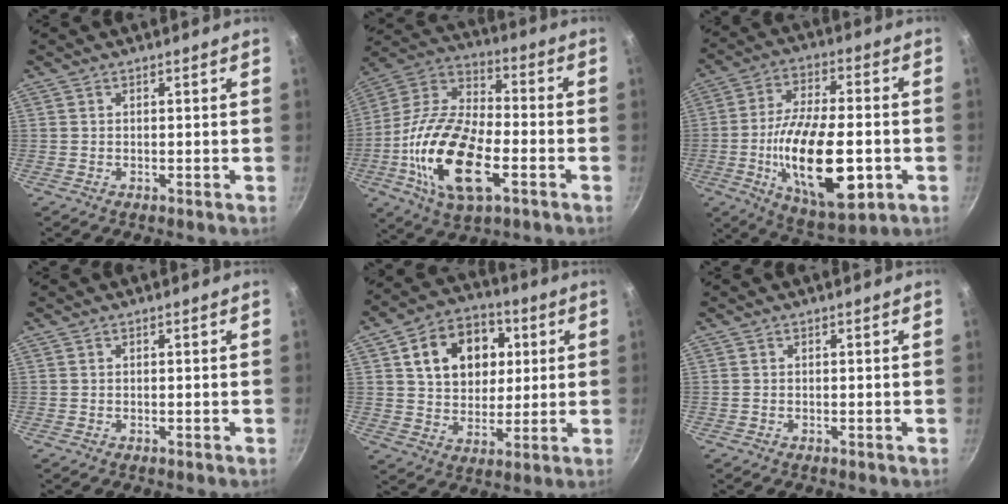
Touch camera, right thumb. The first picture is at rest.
{"total": 22.9, "force": [-6.8, 11.3, 18.8], "torque": [-0.356, 0.025, -0.138]}
{"total": 21.5, "force": [-4.9, 9.1, 18.8], "torque": [-0.320, 0.011, -0.077]}
{"total": 0.0}
{"total": 15.9, "force": [4.2, 12.1, 9.5], "torque": [-0.115, 0.007, 0.064]}
{"total": 0.0}